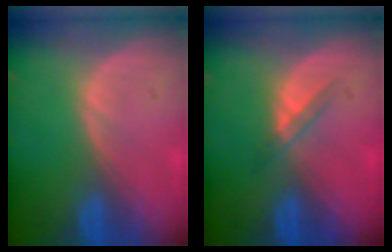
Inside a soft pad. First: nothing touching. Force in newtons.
{"total": 2.3, "press": 2.0, "slide": 1.0}